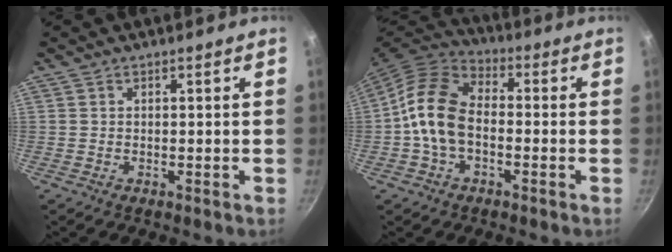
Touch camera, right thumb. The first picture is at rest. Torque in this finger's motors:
{"motor_torque": [-0.20, 1.03, 1.44, -0.01, 0.18]}